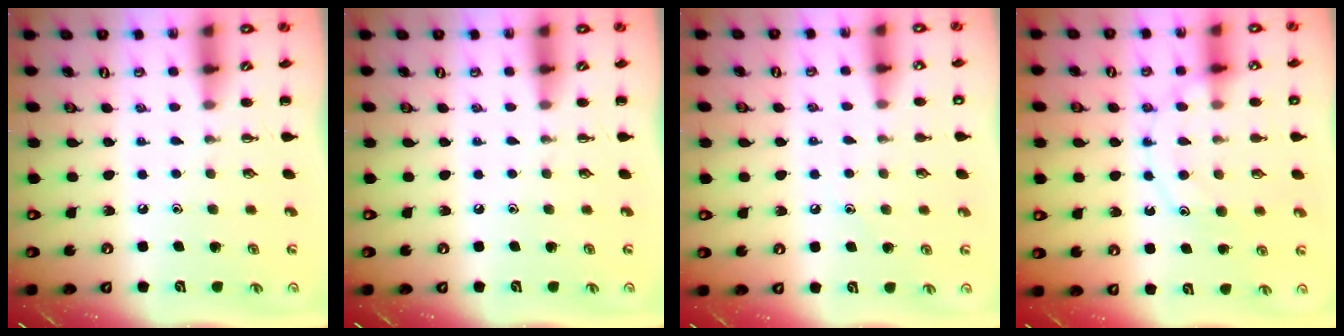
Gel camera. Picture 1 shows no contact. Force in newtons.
{"total": 0.0}
{"total": 6.2, "press": 6.0, "slide": 1.6}
{"total": 11.8, "press": 11.7, "slide": 1.1}